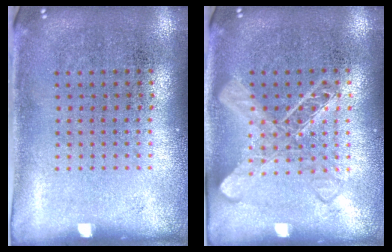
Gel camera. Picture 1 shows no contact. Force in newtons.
{"total": 1.5, "press": 1.5, "slide": 0.3}